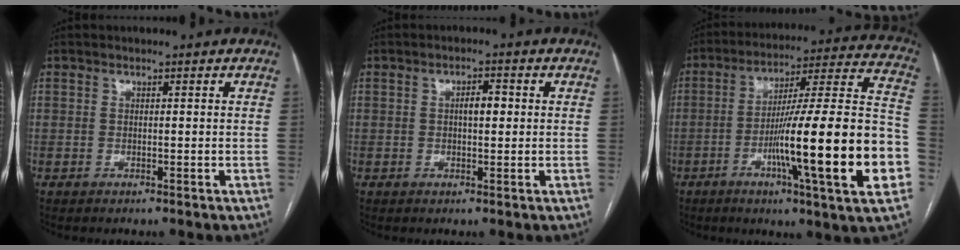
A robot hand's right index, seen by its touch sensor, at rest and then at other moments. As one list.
[{"total": 2.6, "force": [0.3, 1.0, 2.4], "torque": [-0.039, 0.006, 0.003]}, {"total": 25.3, "force": [-7.1, 0.4, 24.2], "torque": [-0.311, -0.002, -0.117]}]